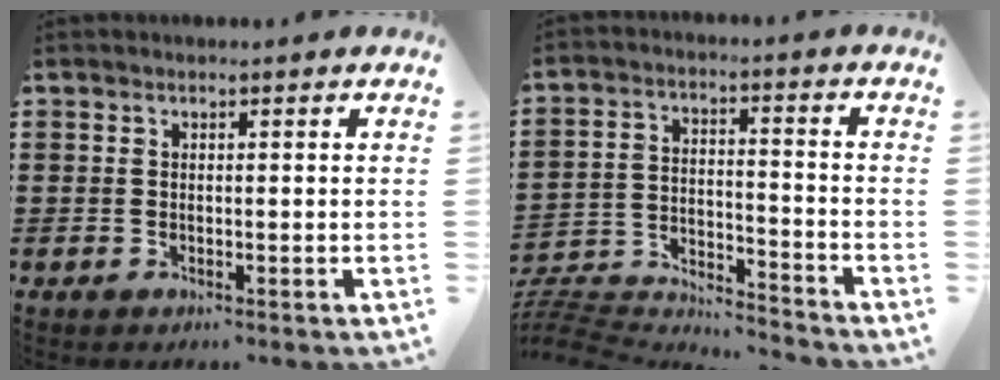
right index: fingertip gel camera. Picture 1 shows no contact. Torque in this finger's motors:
{"motor_torque": [-2.14, 0.00, -1.05, -0.21]}